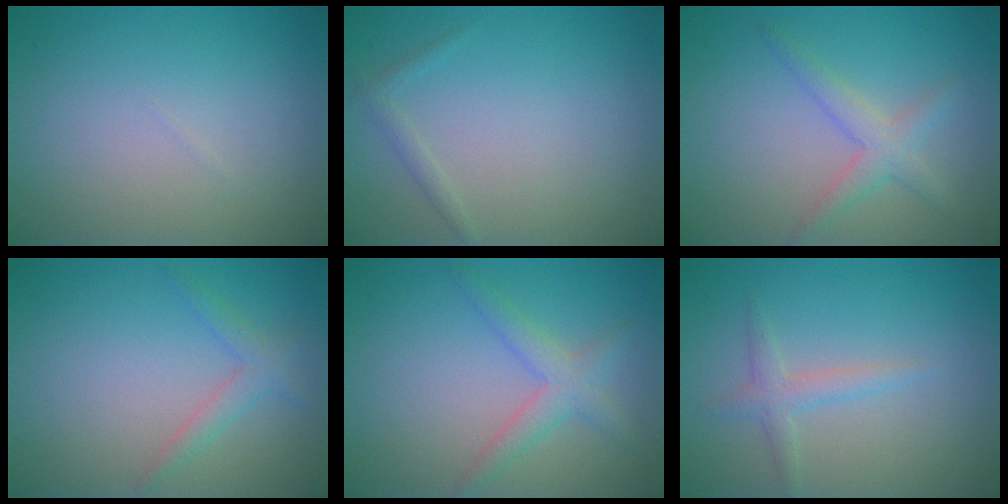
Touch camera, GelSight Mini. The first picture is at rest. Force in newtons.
{"total": 1.0, "press": 1.0, "slide": 0.0}
{"total": 1.9, "press": 1.9, "slide": 0.1}
{"total": 1.8, "press": 1.8, "slide": 0.1}
{"total": 2.6, "press": 2.6, "slide": 0.1}
{"total": 1.7, "press": 1.7, "slide": 0.1}